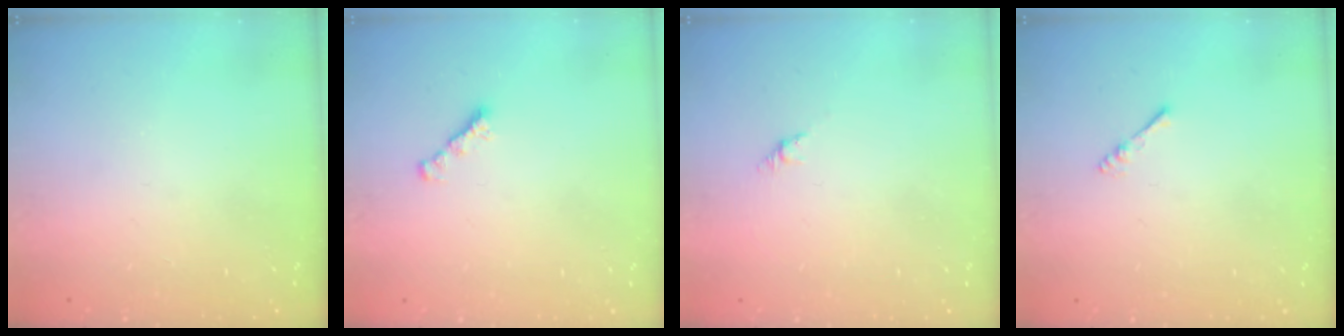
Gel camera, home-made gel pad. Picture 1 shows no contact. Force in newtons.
{"total": 1.7, "press": 1.6, "slide": 0.5}
{"total": 2.7, "press": 2.6, "slide": 0.7}
{"total": 2.2, "press": 2.2, "slide": 0.4}